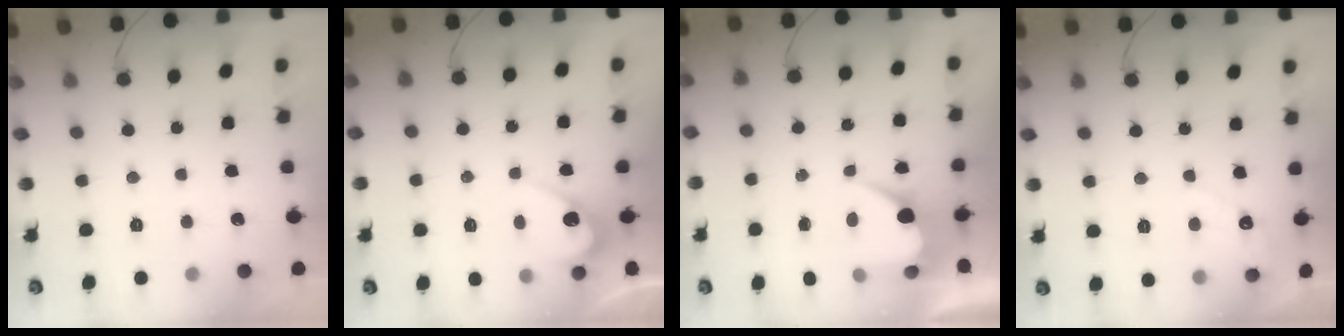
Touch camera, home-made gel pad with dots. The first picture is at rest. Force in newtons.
{"total": 4.4, "press": 4.4, "slide": 0.3}
{"total": 6.9, "press": 6.9, "slide": 0.3}
{"total": 2.5, "press": 2.5, "slide": 0.1}